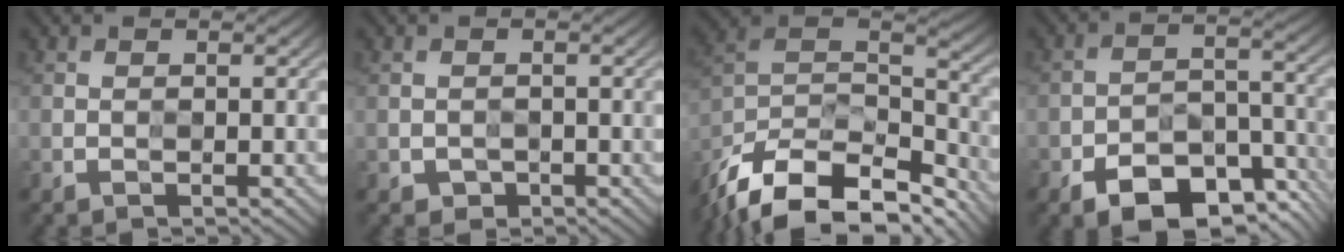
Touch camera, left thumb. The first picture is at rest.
{"total": 1.3, "force": [-0.7, 1.0, 0.5], "torque": [-0.008, -0.005, -0.013]}
{"total": 17.2, "force": [-12.7, 7.1, 9.2], "torque": [-0.218, -0.021, -0.198]}
{"total": 10.8, "force": [-6.7, 5.4, 6.5], "torque": [-0.101, -0.013, -0.112]}